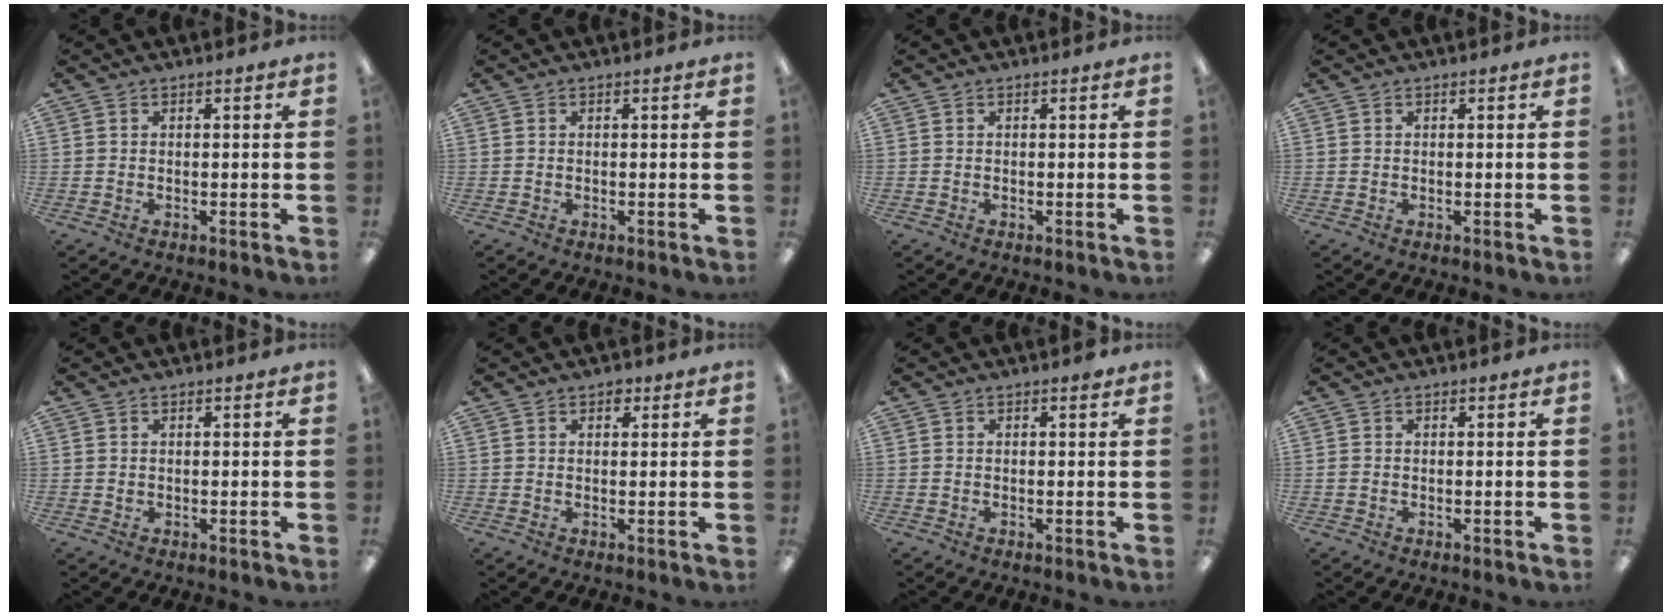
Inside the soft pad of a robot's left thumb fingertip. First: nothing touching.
{"total": 0.0}
{"total": 0.0}
{"total": 0.0}
{"total": 0.6, "force": [0.4, 0.4, 0.1], "torque": [-0.004, 0.002, 0.008]}
{"total": 2.3, "force": [1.5, 1.4, 1.0], "torque": [-0.005, -0.002, 0.023]}
{"total": 0.9, "force": [0.6, 0.3, 0.6], "torque": [-0.005, -0.001, 0.008]}
{"total": 0.6, "force": [0.1, 0.5, 0.2], "torque": [-0.004, 0.004, 0.000]}